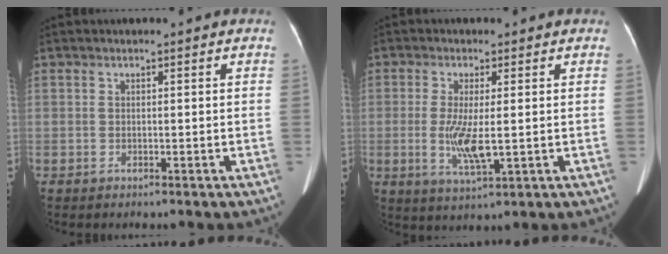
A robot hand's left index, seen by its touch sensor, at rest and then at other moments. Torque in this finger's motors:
{"motor_torque": [0.15, -0.08, 0.18, 0.07]}